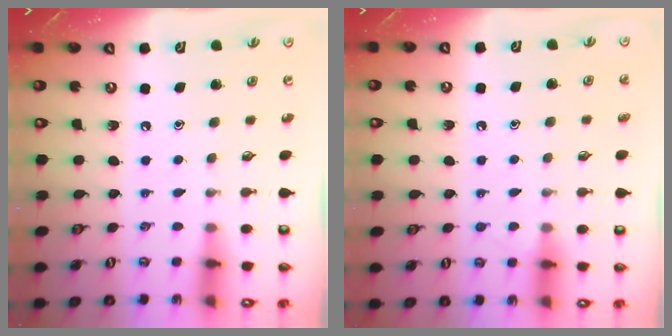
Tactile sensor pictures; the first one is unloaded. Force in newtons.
{"total": 2.6, "press": 2.5, "slide": 0.3}